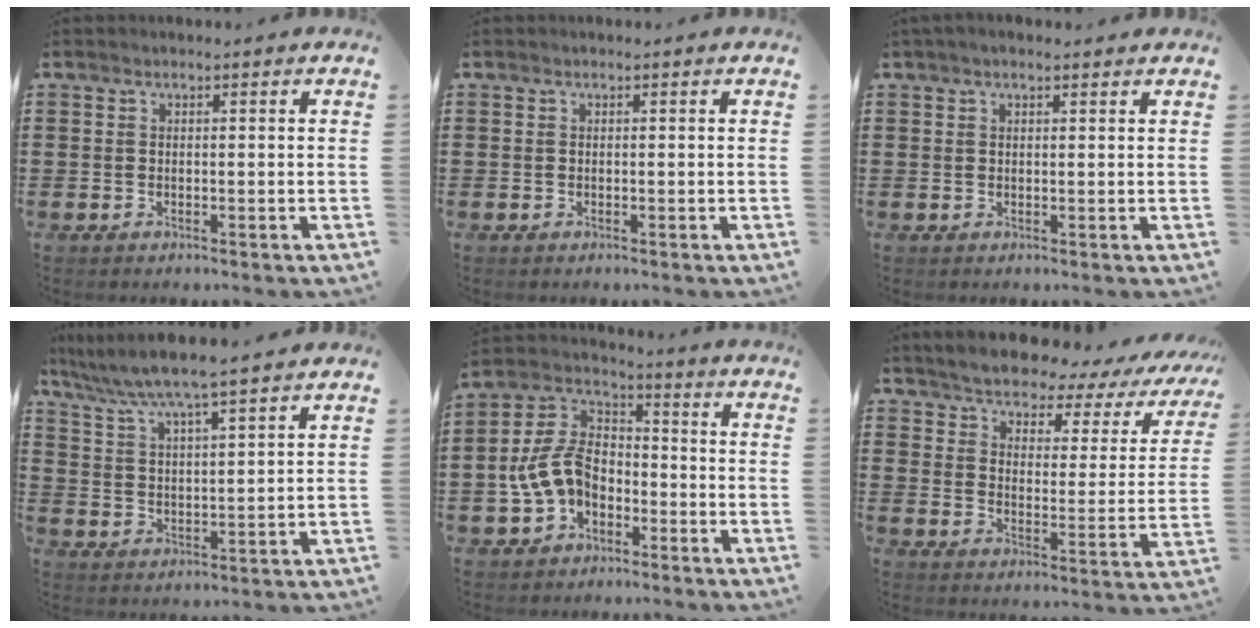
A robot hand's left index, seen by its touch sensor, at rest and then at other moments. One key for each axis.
{"total": 0.0}
{"total": 1.3, "fx": 0.9, "fy": 0.4, "fz": 0.9, "tx": -0.019, "ty": 0.004, "tz": 0.016}
{"total": 5.5, "fx": 4.9, "fy": -0.6, "fz": 2.3, "tx": -0.067, "ty": -0.031, "tz": 0.081}
{"total": 8.9, "fx": -3.1, "fy": 6.1, "fz": 5.7, "tx": -0.155, "ty": -0.001, "tz": -0.069}
{"total": 4.0, "fx": 3.9, "fy": 0.4, "fz": 0.8, "tx": -0.042, "ty": -0.036, "tz": 0.059}